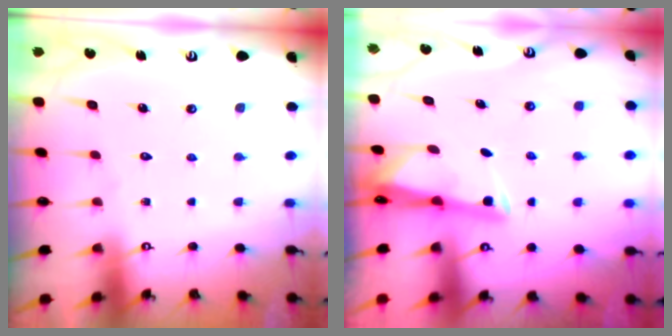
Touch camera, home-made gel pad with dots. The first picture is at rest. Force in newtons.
{"total": 2.9, "press": 2.9, "slide": 0.4}